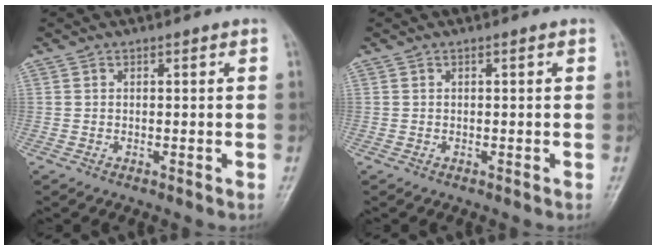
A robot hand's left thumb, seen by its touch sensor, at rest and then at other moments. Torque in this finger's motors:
{"motor_torque": [-0.01, 0.01, 0.00, 0.00, 0.00]}